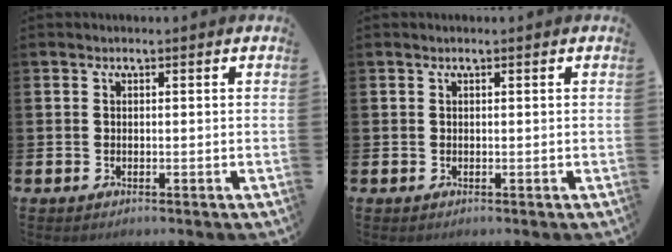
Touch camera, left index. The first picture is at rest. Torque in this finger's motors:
{"motor_torque": [0.02, 0.08, -0.05, 0.00]}